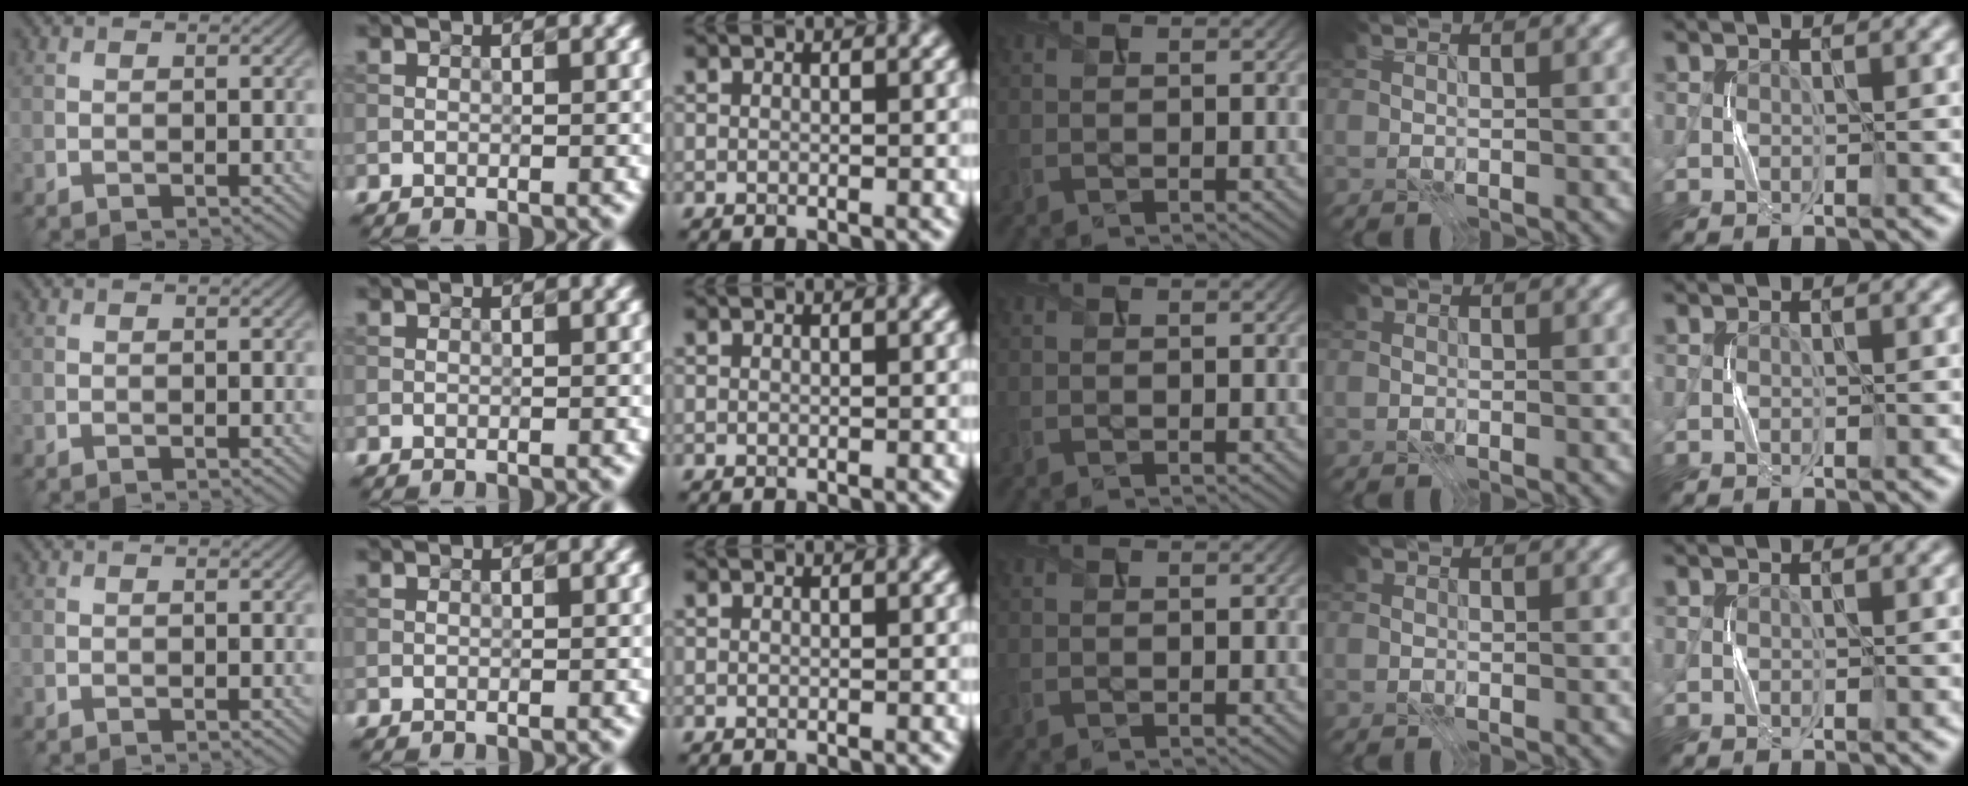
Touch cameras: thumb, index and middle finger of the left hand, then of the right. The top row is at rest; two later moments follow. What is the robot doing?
{"motion": "press", "object": "sticker"}